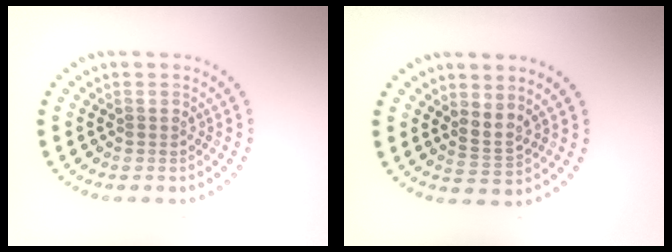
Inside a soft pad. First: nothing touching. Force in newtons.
{"total": 1.9, "press": 1.3, "slide": 1.3}